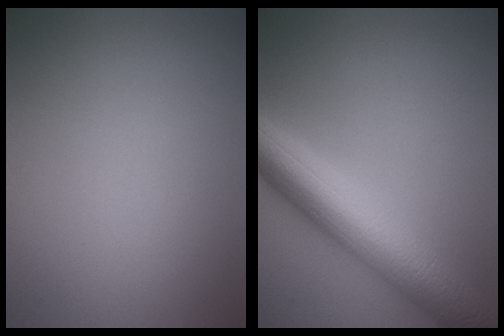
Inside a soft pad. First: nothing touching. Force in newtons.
{"total": 8.6, "press": 8.6, "slide": 0.1}